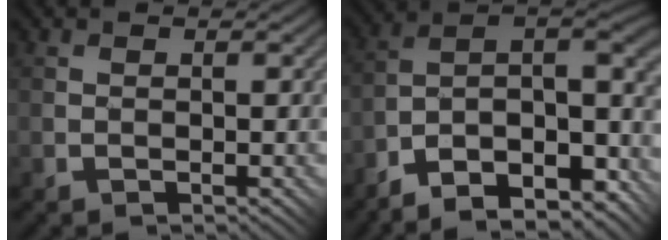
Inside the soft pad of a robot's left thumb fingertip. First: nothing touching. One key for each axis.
{"total": 14.5, "fx": -9.3, "fy": 5.3, "fz": 9.9, "tx": -0.176, "ty": -0.007, "tz": -0.143}